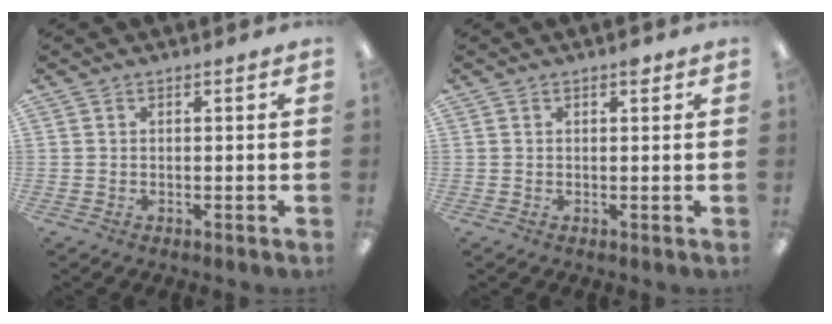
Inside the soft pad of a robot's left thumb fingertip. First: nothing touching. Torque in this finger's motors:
{"motor_torque": [0.04, -0.01, 0.37, -0.40, 0.00]}